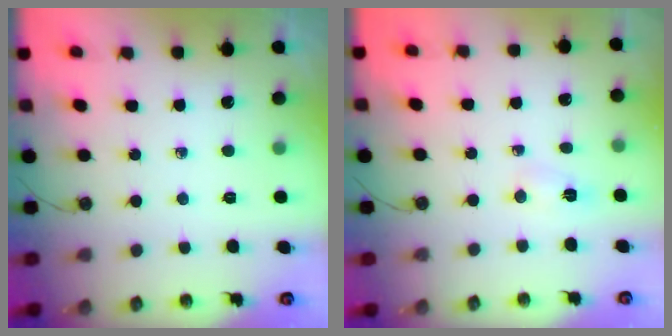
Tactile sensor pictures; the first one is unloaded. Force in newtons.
{"total": 2.3, "press": 2.3, "slide": 0.3}